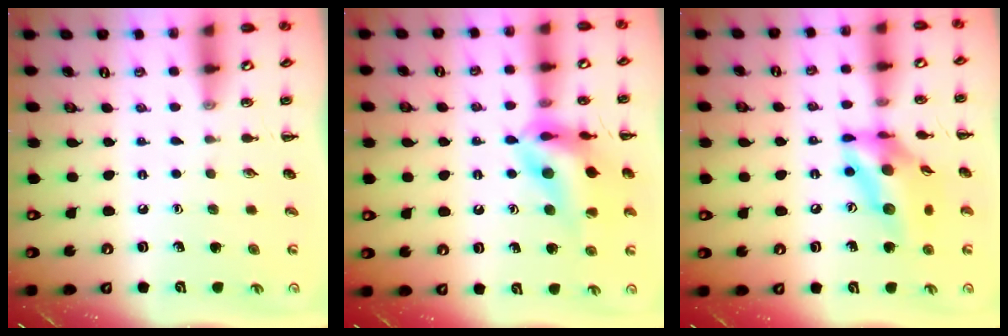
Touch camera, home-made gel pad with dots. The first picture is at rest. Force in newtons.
{"total": 15.0, "press": 14.8, "slide": 2.8}
{"total": 15.3, "press": 14.6, "slide": 4.3}